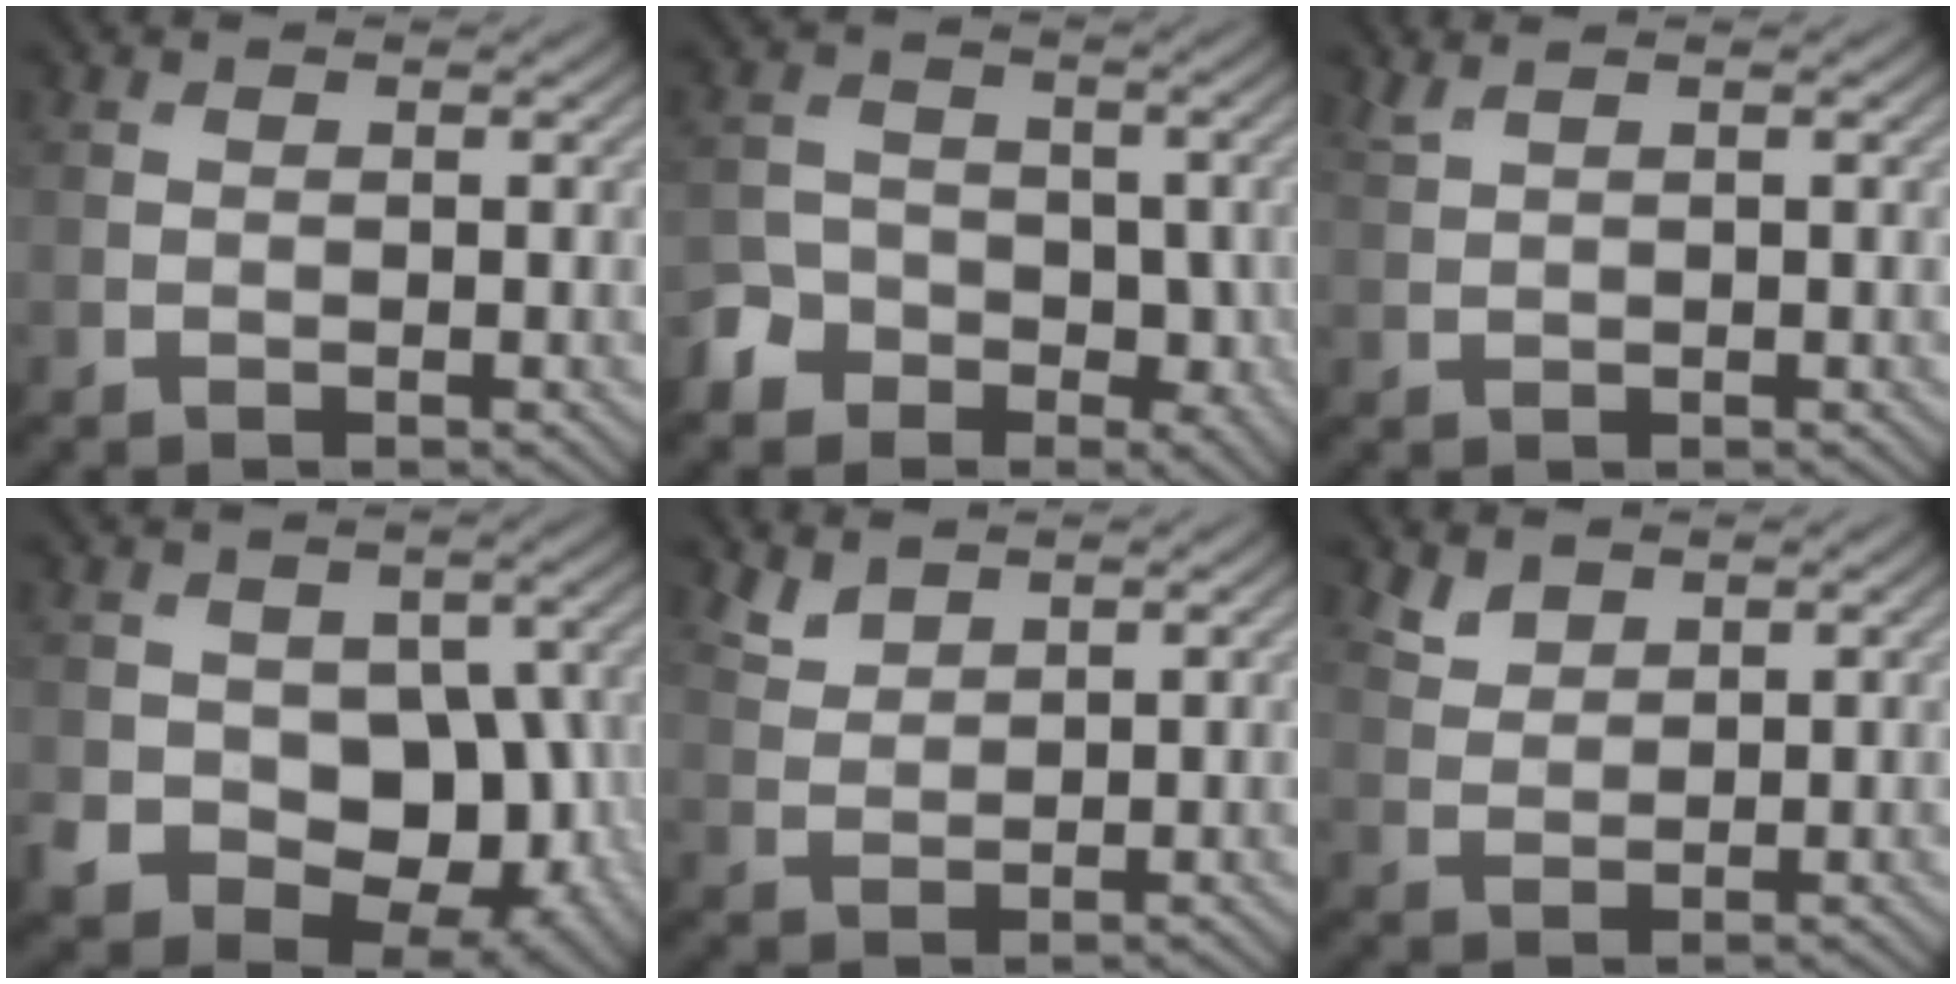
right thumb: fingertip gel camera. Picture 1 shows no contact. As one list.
[{"total": 6.2, "force": [-3.6, 4.6, 2.0], "torque": [-0.020, -0.004, -0.070]}, {"total": 1.5, "force": [1.2, 0.3, 0.9], "torque": [-0.025, 0.007, 0.026]}, {"total": 12.4, "force": [-2.9, 9.5, 7.5], "torque": [-0.130, -0.027, -0.043]}, {"total": 2.5, "force": [2.2, 0.8, 0.9], "torque": [-0.028, -0.002, 0.055]}, {"total": 2.5, "force": [2.1, 1.1, 0.8], "torque": [-0.025, -0.001, 0.051]}]